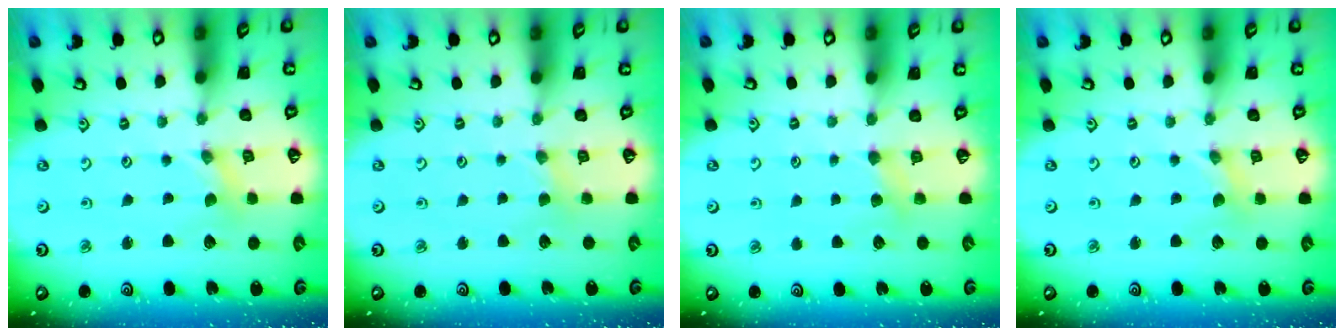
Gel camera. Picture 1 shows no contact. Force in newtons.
{"total": 1.7, "press": 1.7, "slide": 0.2}
{"total": 4.0, "press": 3.9, "slide": 0.6}
{"total": 0.0}